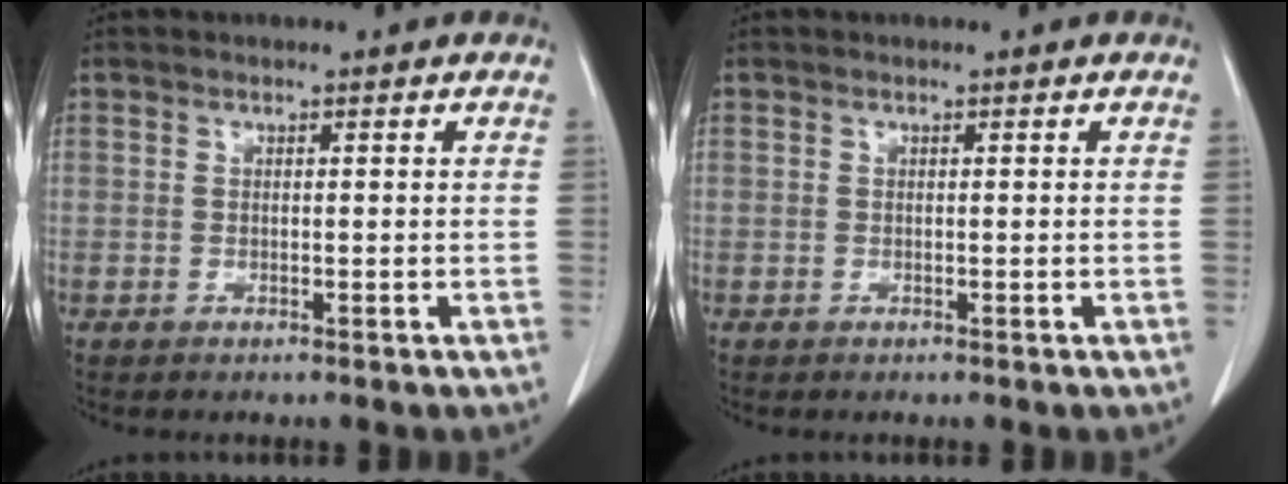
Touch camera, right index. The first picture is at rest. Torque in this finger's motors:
{"motor_torque": [0.00, 0.00, 0.00, 0.00]}